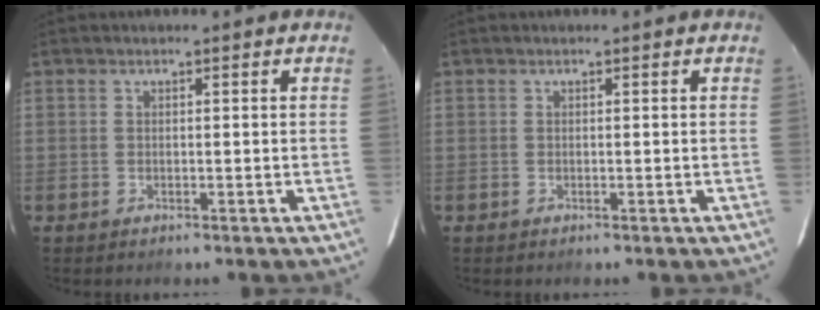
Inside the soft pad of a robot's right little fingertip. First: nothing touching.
{"total": 0.0}